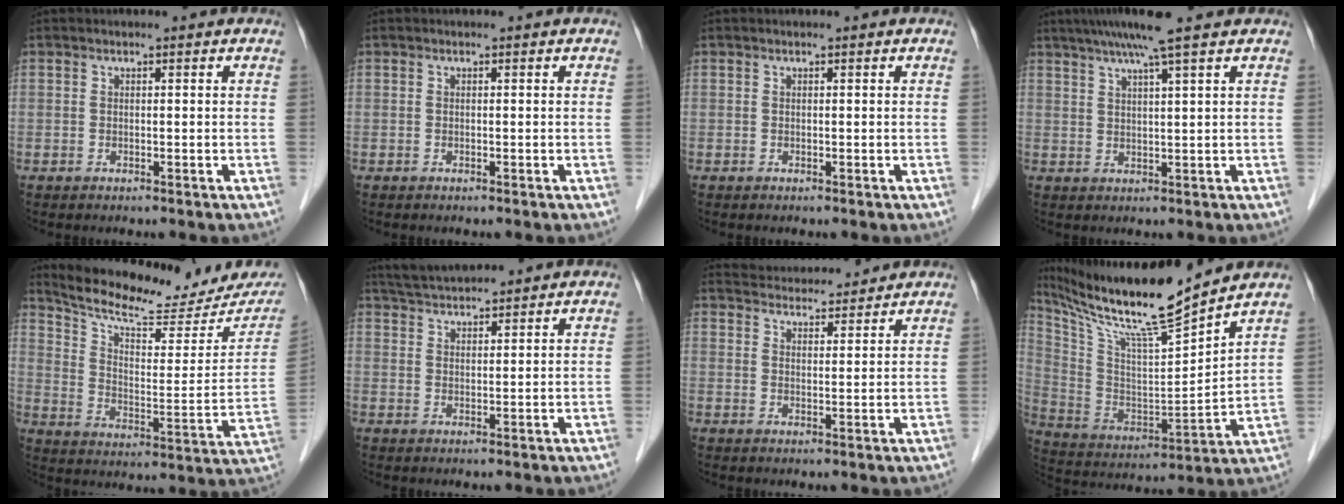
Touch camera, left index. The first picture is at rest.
{"total": 0.0}
{"total": 0.0}
{"total": 7.2, "force": [5.2, -1.0, 4.8], "torque": [-0.078, 0.017, 0.083]}
{"total": 19.7, "force": [18.2, 3.9, 6.5], "torque": [-0.102, -0.040, 0.253]}
{"total": 6.1, "force": [5.8, 0.3, 1.7], "torque": [-0.036, 0.032, 0.104]}
{"total": 8.8, "force": [8.6, 1.2, 1.6], "torque": [-0.026, 0.018, 0.124]}
{"total": 17.6, "force": [15.2, -0.6, 8.8], "torque": [-0.172, -0.017, 0.275]}